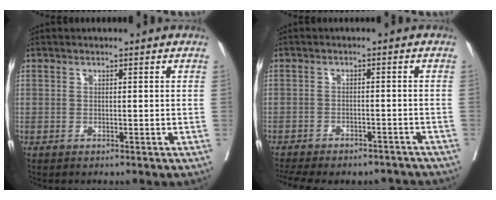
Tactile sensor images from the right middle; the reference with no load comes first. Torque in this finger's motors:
{"motor_torque": [1.01, -1.13, 0.25, 0.06]}